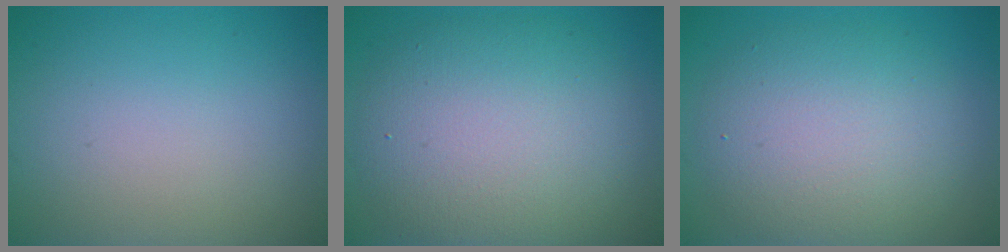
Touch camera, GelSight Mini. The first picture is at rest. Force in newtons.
{"total": 9.5, "press": 9.5, "slide": 0.5}
{"total": 6.5, "press": 6.5, "slide": 0.1}